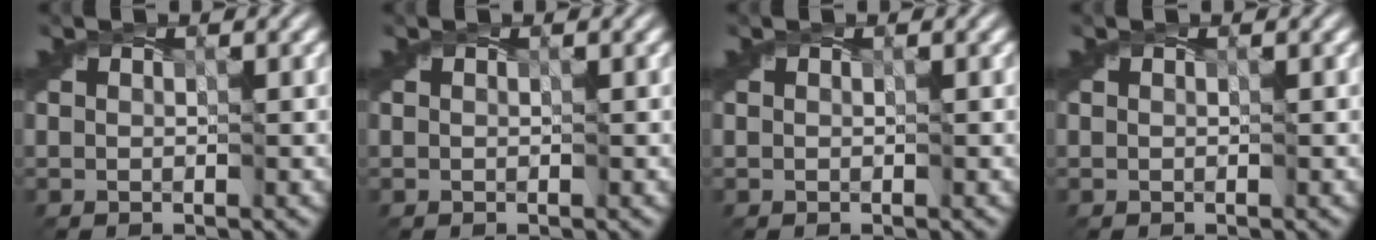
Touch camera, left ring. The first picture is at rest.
{"total": 0.0}
{"total": 0.0}
{"total": 0.0}